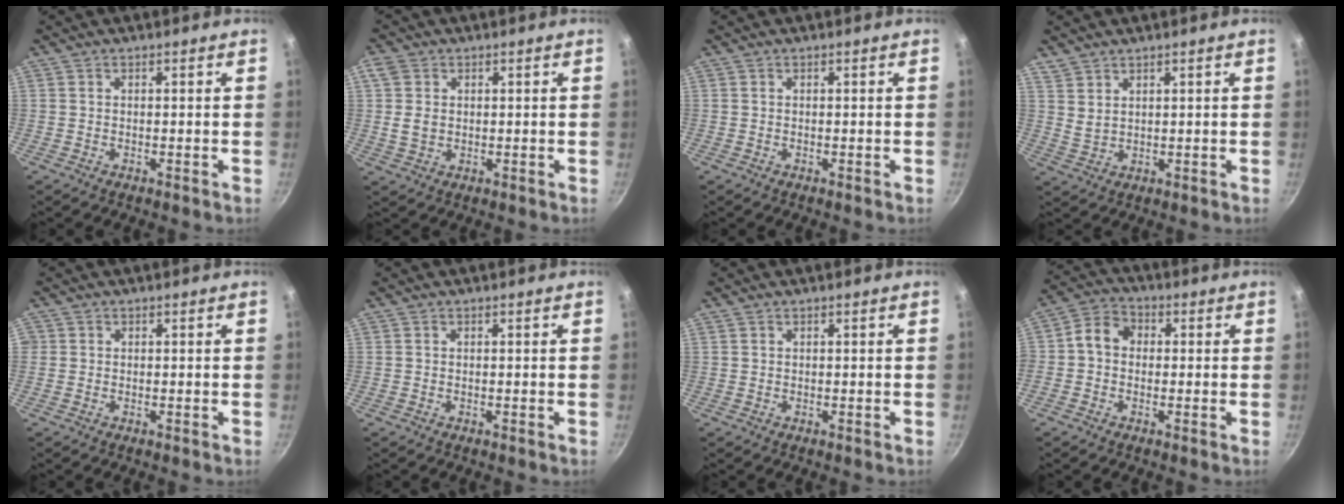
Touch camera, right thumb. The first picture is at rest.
{"total": 4.6, "force": [0.6, 3.7, 2.7], "torque": [-0.046, -0.004, 0.007]}
{"total": 0.0}
{"total": 3.1, "force": [2.6, 1.4, 1.0], "torque": [-0.015, -0.008, 0.056]}
{"total": 0.8, "force": [0.1, 0.8, 0.1], "torque": [0.008, 0.001, -0.002]}
{"total": 0.0}
{"total": 0.0}
{"total": 5.9, "force": [0.0, 4.9, 3.2], "torque": [-0.037, 0.017, -0.021]}